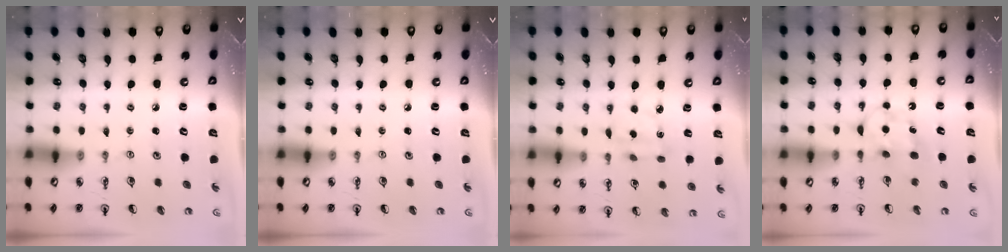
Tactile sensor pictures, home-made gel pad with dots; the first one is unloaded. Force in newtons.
{"total": 0.0}
{"total": 3.4, "press": 3.3, "slide": 0.7}
{"total": 7.0, "press": 7.0, "slide": 0.5}